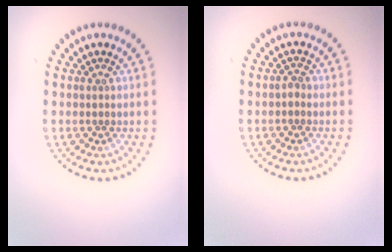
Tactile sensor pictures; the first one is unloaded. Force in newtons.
{"total": 0.9, "press": 0.8, "slide": 0.4}